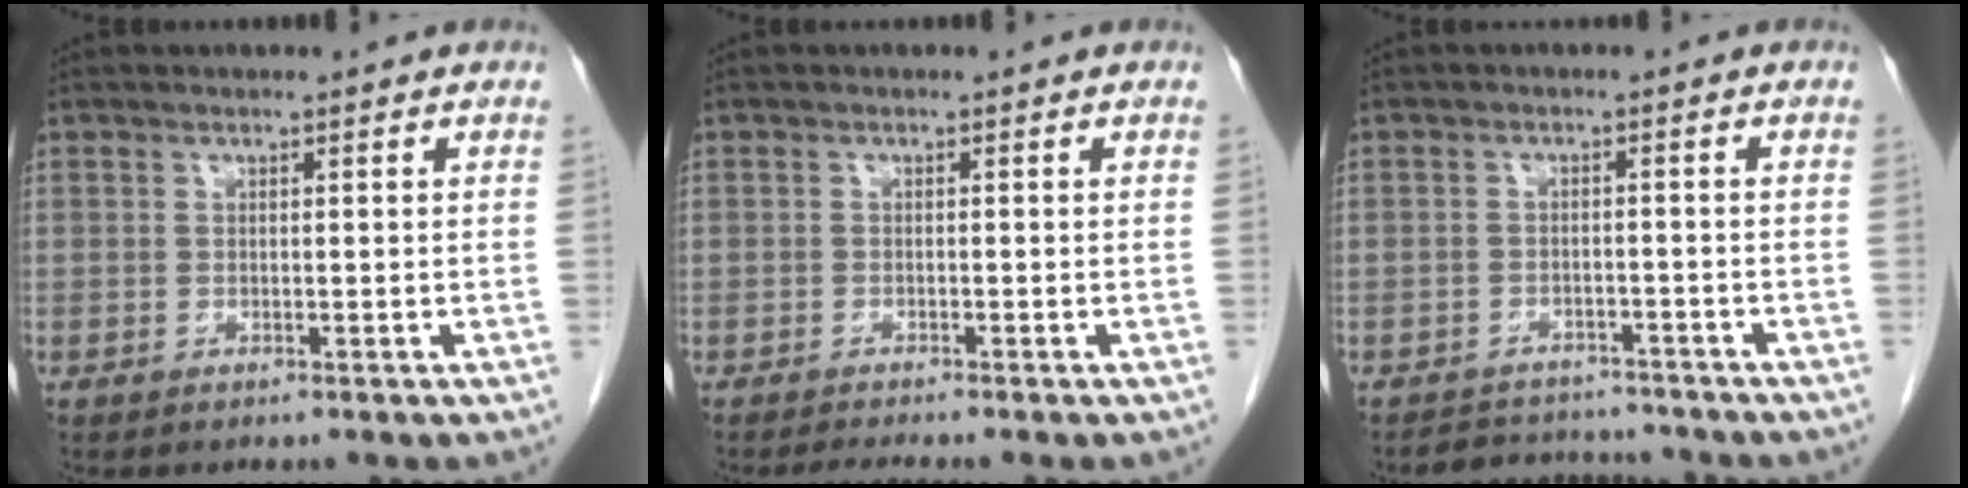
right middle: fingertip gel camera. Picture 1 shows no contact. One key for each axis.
{"total": 2.4, "fx": -2.1, "fy": -0.5, "fz": 1.0, "tx": -0.023, "ty": -0.010, "tz": -0.036}
{"total": 6.2, "fx": -5.9, "fy": 1.7, "fz": 0.2, "tx": -0.001, "ty": 0.007, "tz": -0.082}